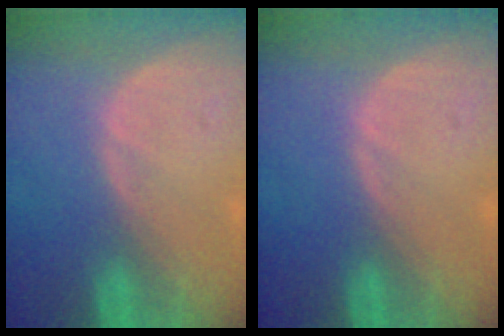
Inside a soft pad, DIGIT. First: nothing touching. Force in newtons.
{"total": 0.0}